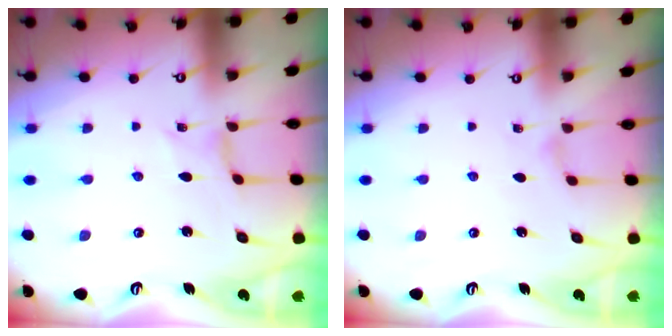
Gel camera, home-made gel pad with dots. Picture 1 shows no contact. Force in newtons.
{"total": 1.8, "press": 1.8, "slide": 0.3}